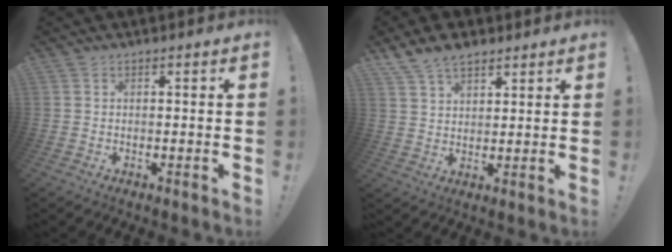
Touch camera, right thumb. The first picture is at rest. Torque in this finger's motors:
{"motor_torque": [0.59, 0.60, 0.42, 0.40, 0.02]}